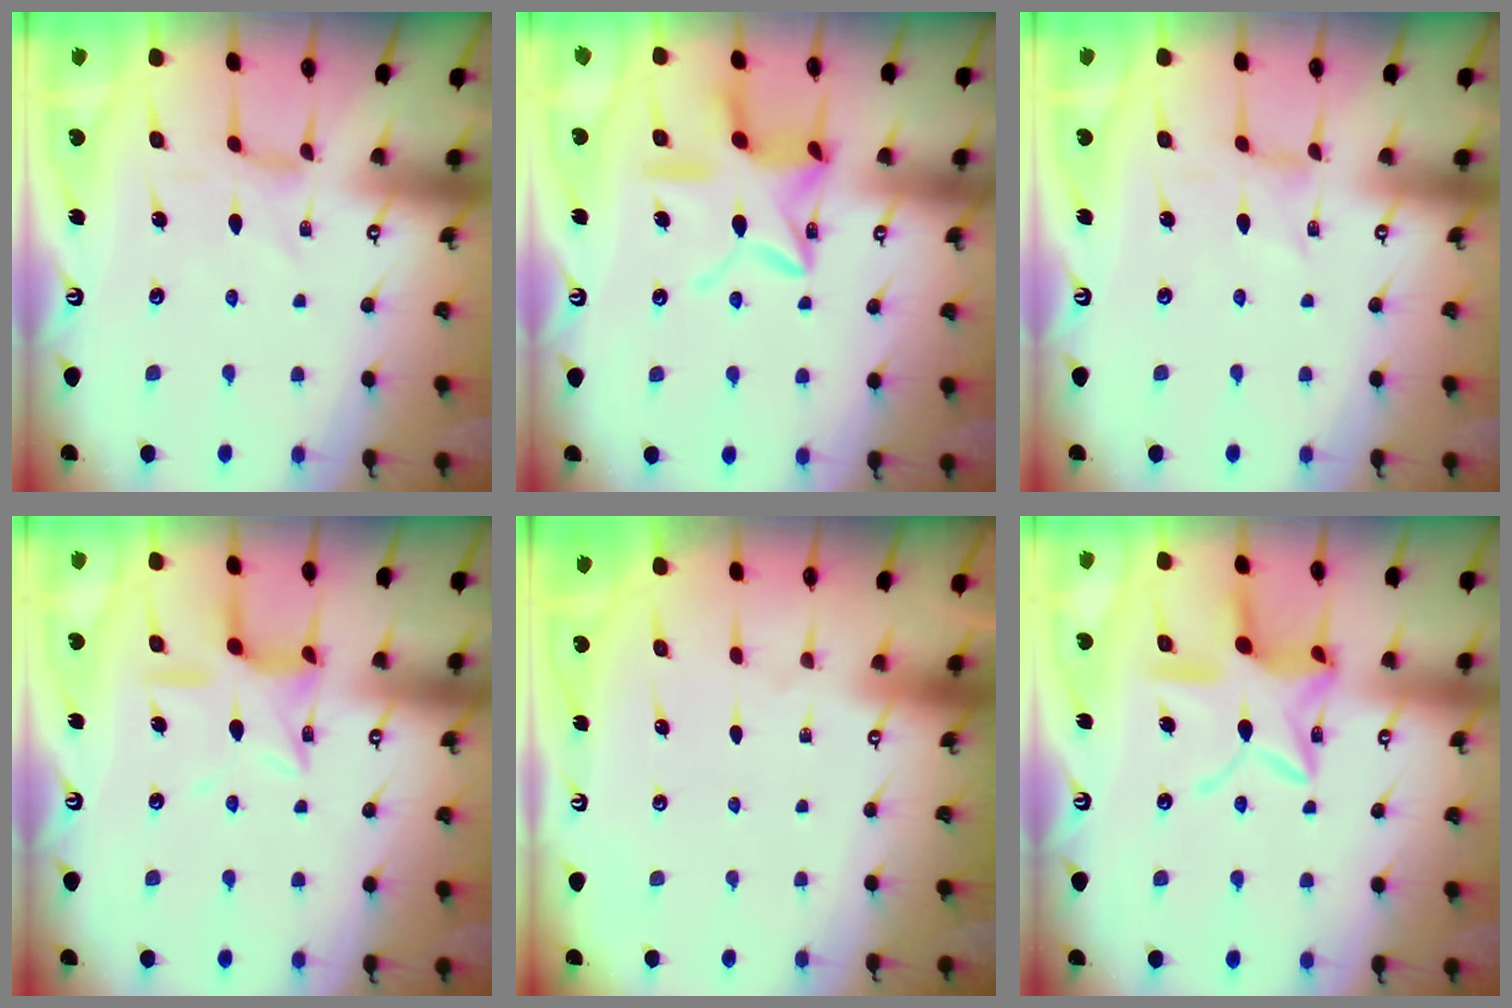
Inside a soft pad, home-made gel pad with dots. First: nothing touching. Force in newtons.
{"total": 13.1, "press": 13.1, "slide": 0.8}
{"total": 0.0}
{"total": 12.3, "press": 12.3, "slide": 0.9}
{"total": 0.0}
{"total": 14.2, "press": 14.2, "slide": 1.2}